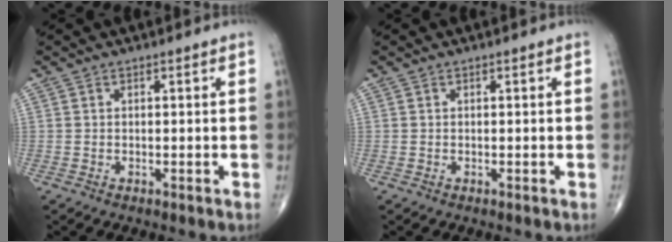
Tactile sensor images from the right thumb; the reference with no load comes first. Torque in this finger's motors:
{"motor_torque": [0.00, 0.00, 0.00, 0.00, 0.00]}